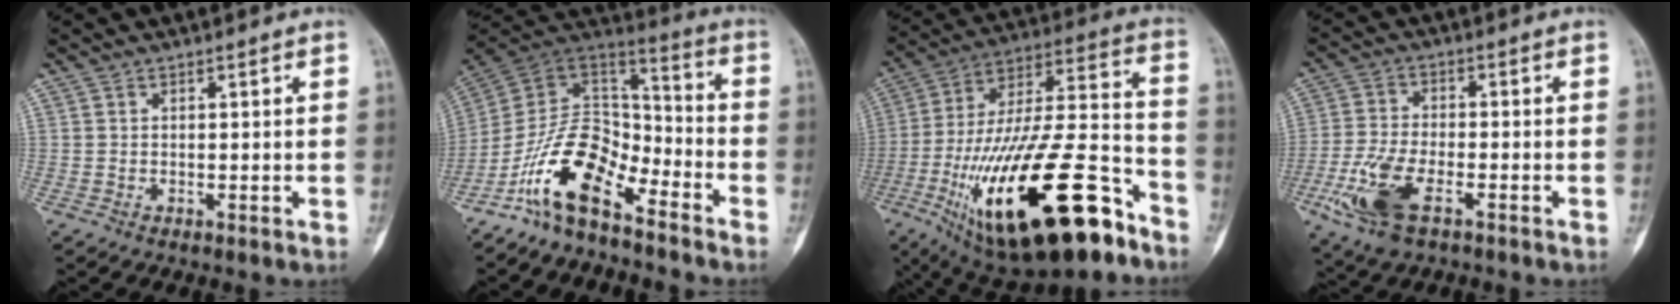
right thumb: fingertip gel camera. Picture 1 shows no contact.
{"total": 15.4, "force": [-9.9, 7.3, 9.3], "torque": [-0.153, 0.099, -0.193]}
{"total": 34.7, "force": [-16.3, 12.6, 28.0], "torque": [-0.500, 0.055, -0.260]}
{"total": 11.0, "force": [-4.8, 4.8, 8.6], "torque": [-0.198, 0.004, -0.090]}